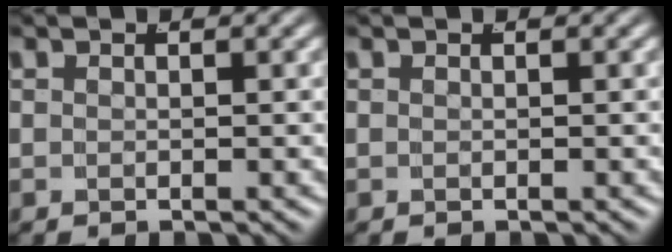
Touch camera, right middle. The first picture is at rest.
{"total": 0.0}